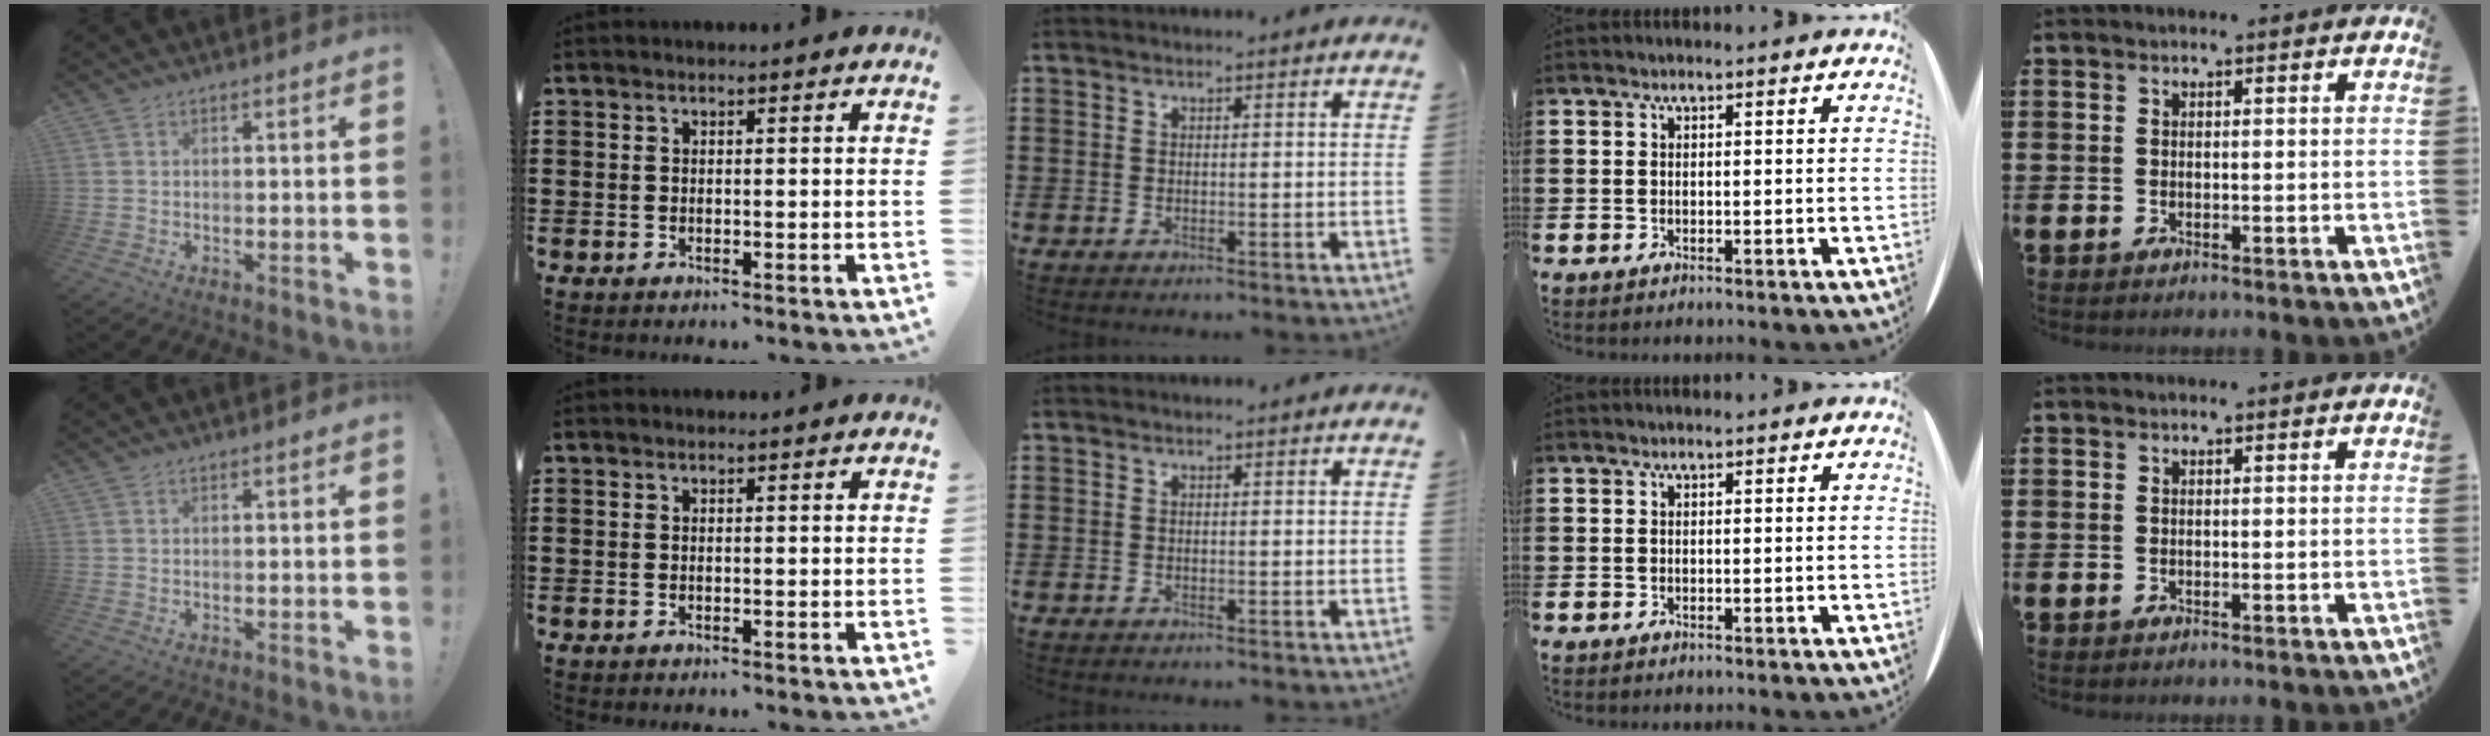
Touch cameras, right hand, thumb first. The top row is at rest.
{}